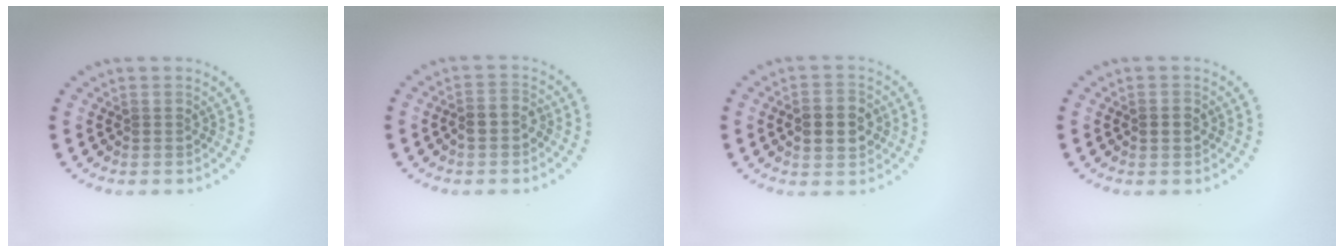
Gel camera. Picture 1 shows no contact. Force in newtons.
{"total": 2.0, "press": 1.8, "slide": 1.0}
{"total": 4.6, "press": 4.6, "slide": 0.1}
{"total": 1.7, "press": 1.7, "slide": 0.1}